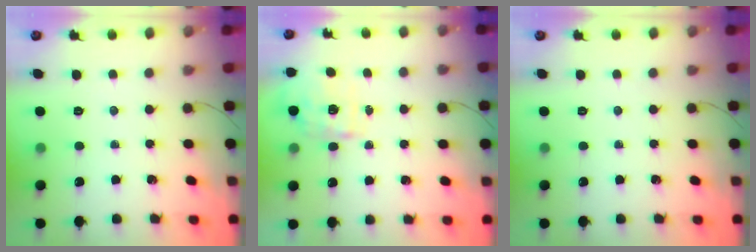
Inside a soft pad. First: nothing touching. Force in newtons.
{"total": 1.8, "press": 1.8, "slide": 0.5}
{"total": 0.0}